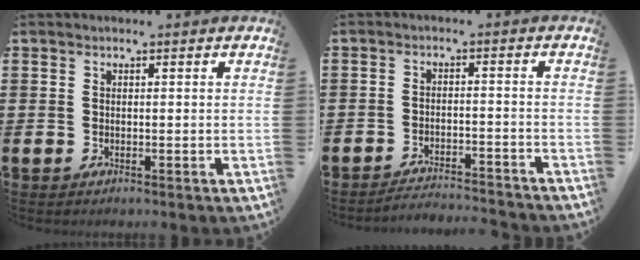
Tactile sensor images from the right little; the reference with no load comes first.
{"total": 2.8, "force": [-2.8, -0.1, 0.1], "torque": [-0.006, 0.002, -0.059]}